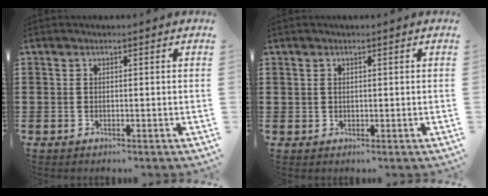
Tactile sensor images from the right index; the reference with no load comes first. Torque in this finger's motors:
{"motor_torque": [-0.42, 1.02, -0.08, -0.01]}